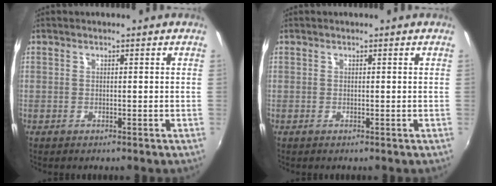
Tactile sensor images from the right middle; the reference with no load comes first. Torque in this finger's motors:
{"motor_torque": [-0.02, -0.02, 0.00, 0.00]}